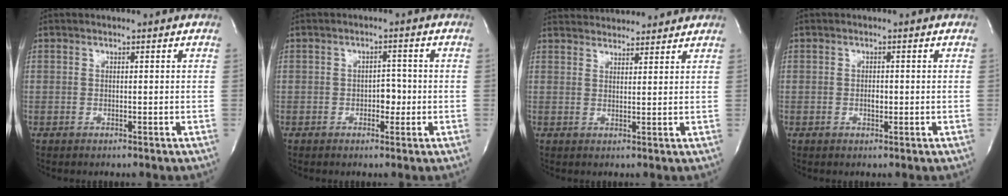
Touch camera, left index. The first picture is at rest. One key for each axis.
{"total": 2.6, "fx": -0.7, "fy": 1.6, "fz": 1.9, "tx": -0.022, "ty": 0.006, "tz": -0.010}
{"total": 11.3, "fx": 10.8, "fy": 2.4, "fz": 2.7, "tx": -0.038, "ty": 0.034, "tz": 0.149}
{"total": 1.2, "fx": -0.3, "fy": 0.6, "fz": 1.0, "tx": -0.019, "ty": 0.000, "tz": -0.004}